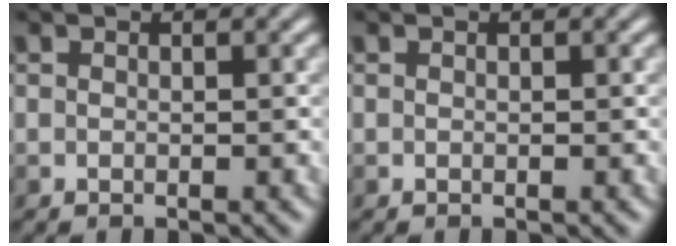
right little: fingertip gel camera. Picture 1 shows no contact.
{"total": 0.0}